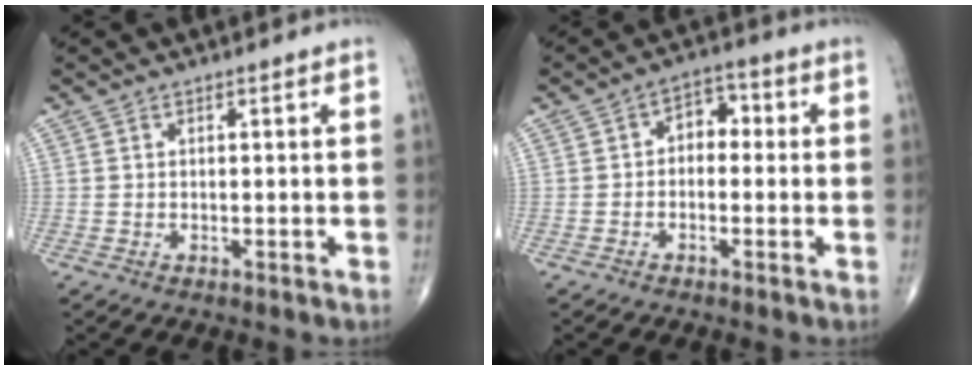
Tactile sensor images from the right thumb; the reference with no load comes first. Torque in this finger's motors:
{"motor_torque": [-0.16, -0.01, 0.40, 0.04, 0.09]}